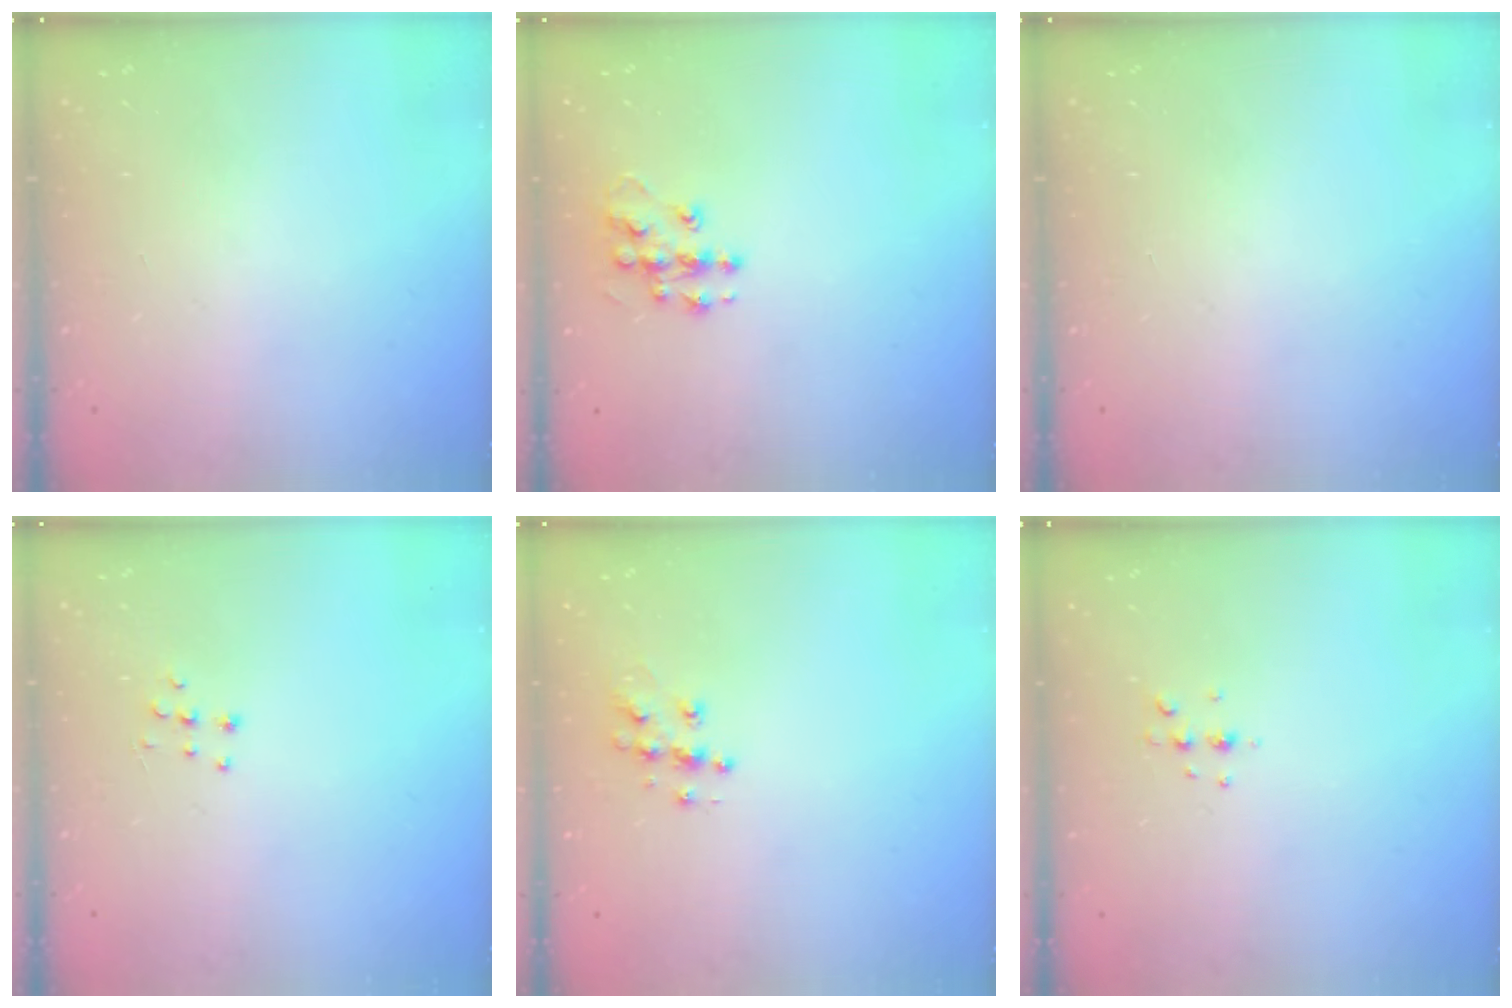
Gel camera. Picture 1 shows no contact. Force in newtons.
{"total": 9.6, "press": 9.6, "slide": 0.5}
{"total": 0.0}
{"total": 3.7, "press": 3.7, "slide": 0.2}
{"total": 8.0, "press": 8.0, "slide": 0.4}
{"total": 3.7, "press": 3.6, "slide": 0.7}